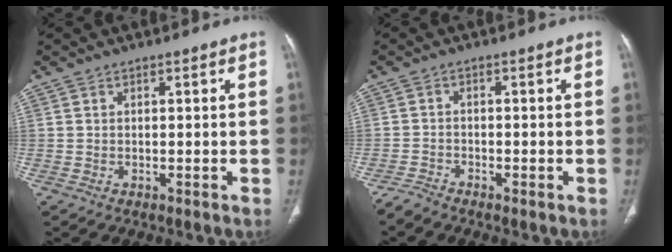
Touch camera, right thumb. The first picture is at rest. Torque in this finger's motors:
{"motor_torque": [0.56, -0.35, 0.10, -1.02, 0.03]}